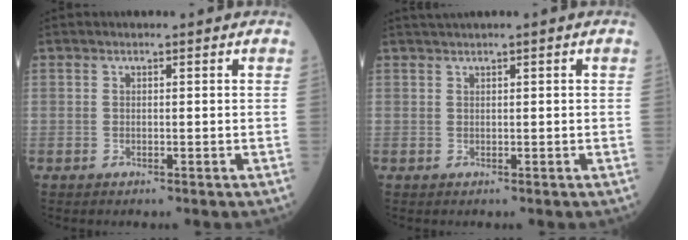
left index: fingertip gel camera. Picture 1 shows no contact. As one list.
[{"total": 1.2, "force": [0.8, -0.2, 0.9], "torque": [-0.021, 0.011, 0.019]}]